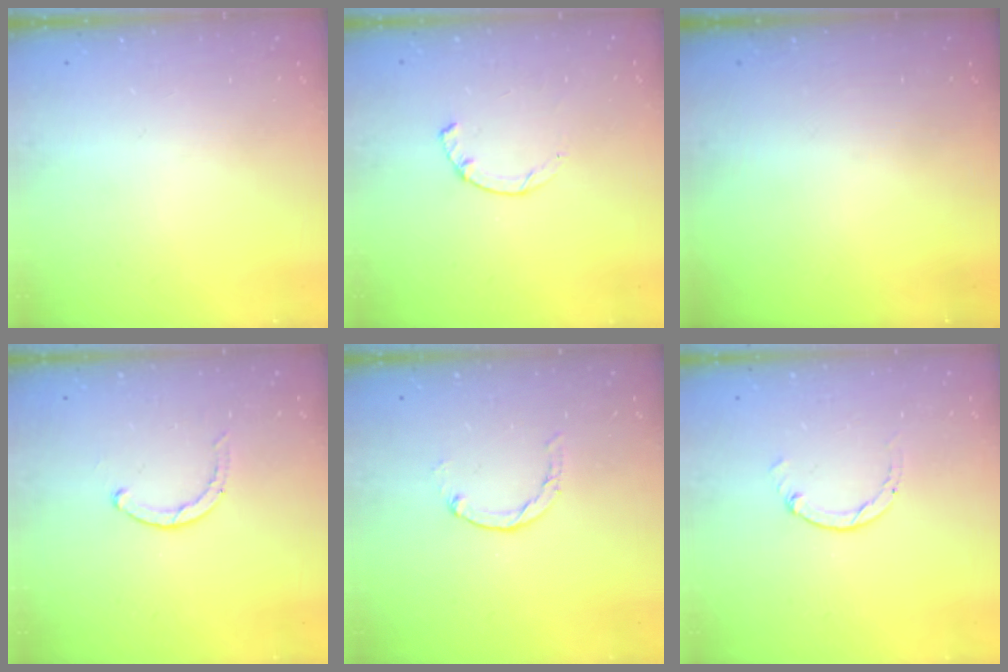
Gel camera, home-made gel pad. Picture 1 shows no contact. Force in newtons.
{"total": 2.3, "press": 2.3, "slide": 0.4}
{"total": 0.0}
{"total": 1.9, "press": 1.8, "slide": 0.3}
{"total": 0.7, "press": 0.7, "slide": 0.2}
{"total": 0.0}